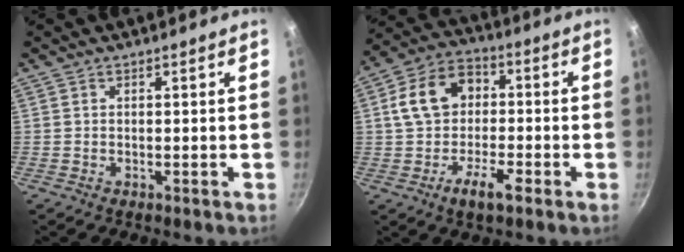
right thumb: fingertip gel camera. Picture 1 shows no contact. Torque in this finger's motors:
{"motor_torque": [-0.42, 0.76, 0.63, -0.59, 0.11]}